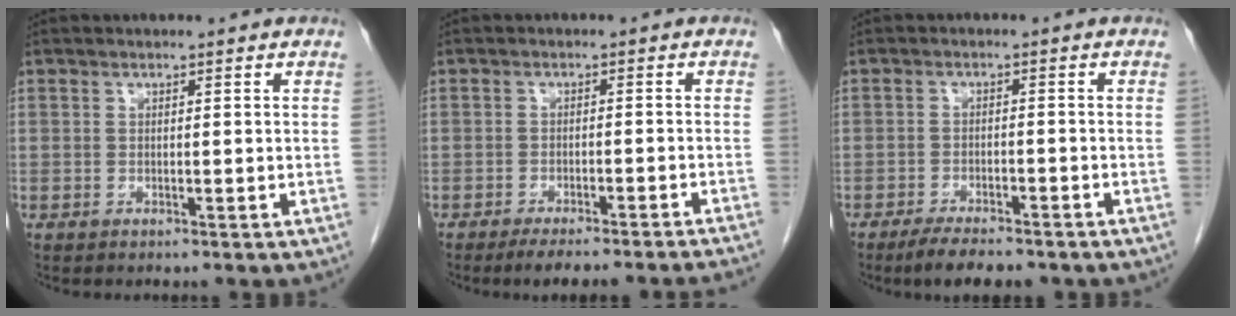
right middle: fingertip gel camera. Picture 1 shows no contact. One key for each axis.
{"total": 11.1, "fx": -10.0, "fy": -0.6, "fz": 4.8, "tx": -0.043, "ty": -0.015, "tz": -0.130}
{"total": 7.0, "fx": -5.7, "fy": 1.8, "fz": 3.7, "tx": -0.055, "ty": -0.009, "tz": -0.084}